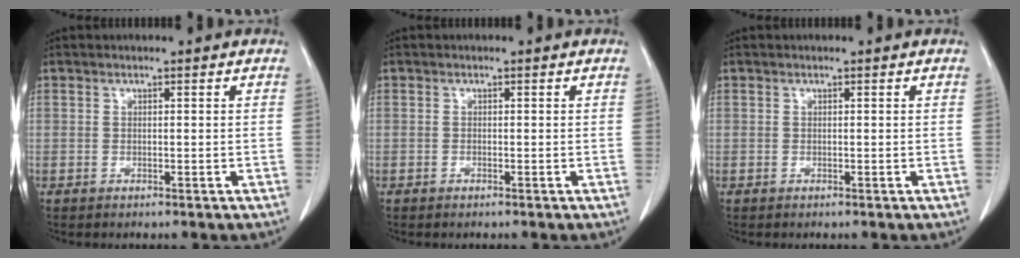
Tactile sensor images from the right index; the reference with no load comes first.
{"total": 0.0}
{"total": 0.0}